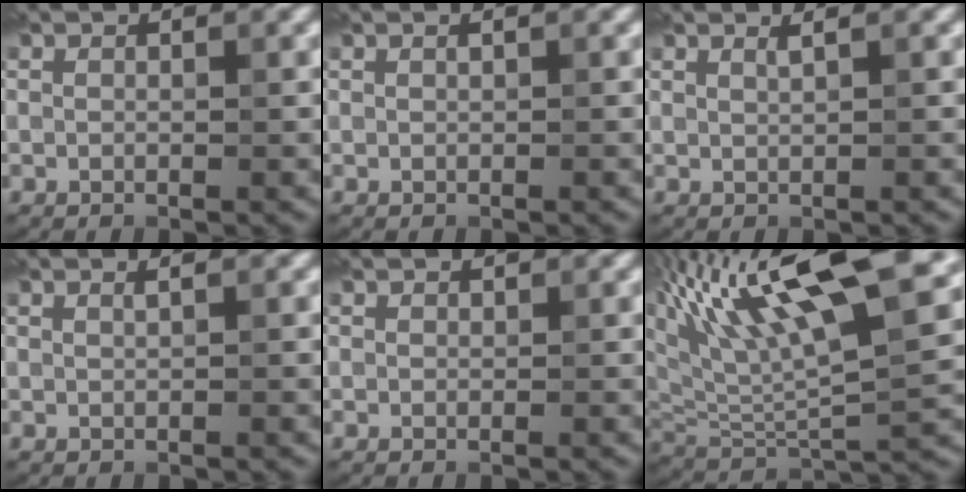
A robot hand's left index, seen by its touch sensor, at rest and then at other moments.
{"total": 0.6, "force": [0.5, 0.2, 0.2], "torque": [0.001, 0.008, 0.006]}
{"total": 0.7, "force": [0.4, -0.5, -0.3], "torque": [-0.003, 0.002, 0.017]}
{"total": 0.7, "force": [0.6, 0.1, 0.2], "torque": [0.001, 0.009, 0.006]}
{"total": 1.1, "force": [0.5, -0.6, -0.8], "torque": [0.005, 0.001, 0.018]}
{"total": 11.7, "force": [5.1, 3.3, 10.0], "torque": [-0.200, 0.009, 0.114]}